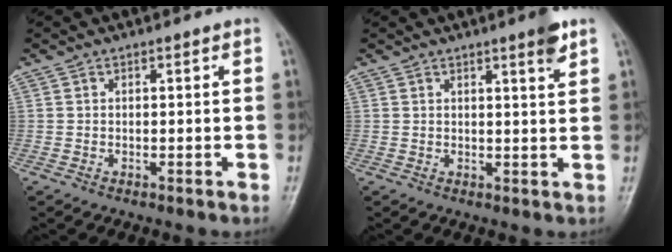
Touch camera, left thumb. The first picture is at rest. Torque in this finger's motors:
{"motor_torque": [0.78, 0.35, 0.56, -0.49, 0.00]}